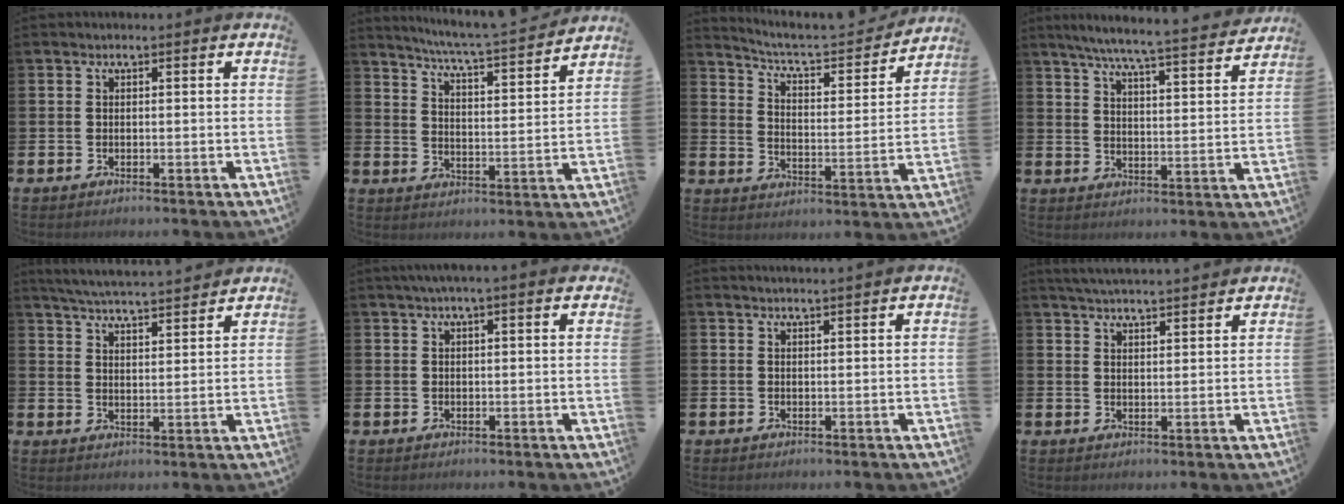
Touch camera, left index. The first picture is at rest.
{"total": 5.8, "force": [5.6, -0.6, 1.6], "torque": [-0.053, -0.051, 0.091]}
{"total": 6.4, "force": [6.0, 0.9, 1.7], "torque": [-0.064, -0.049, 0.099]}
{"total": 7.1, "force": [6.6, -0.2, 2.7], "torque": [-0.068, -0.046, 0.113]}
{"total": 5.4, "force": [5.4, -0.1, 0.8], "torque": [-0.035, -0.035, 0.094]}
{"total": 2.2, "force": [1.9, -0.3, 1.2], "torque": [-0.022, -0.002, 0.033]}
{"total": 1.3, "force": [1.3, -0.3, 0.0], "torque": [0.007, -0.009, 0.023]}
{"total": 4.1, "force": [4.1, -0.2, 0.3], "torque": [-0.010, -0.023, 0.073]}